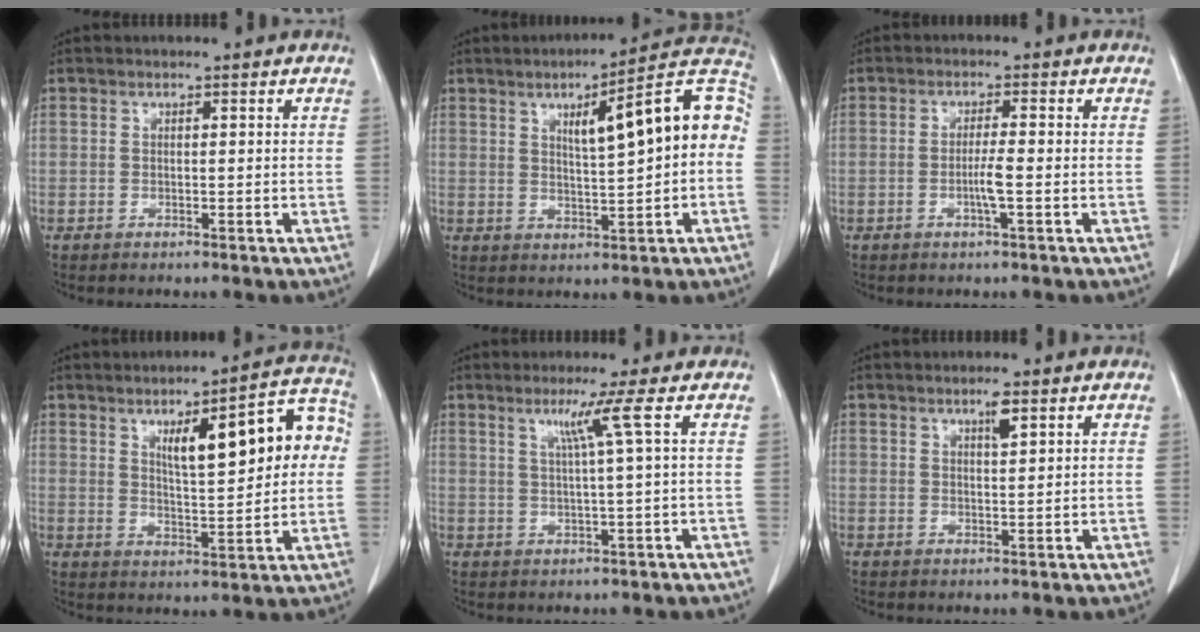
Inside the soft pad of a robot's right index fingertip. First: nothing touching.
{"total": 13.9, "force": [2.0, 2.2, 13.6], "torque": [-0.182, 0.039, 0.025]}
{"total": 2.6, "force": [-0.7, 0.0, 2.5], "torque": [-0.050, -0.002, -0.013]}
{"total": 14.1, "force": [3.5, 3.5, 13.2], "torque": [-0.173, 0.030, 0.050]}
{"total": 4.2, "force": [1.6, -1.7, 3.5], "torque": [-0.070, -0.007, 0.035]}
{"total": 2.3, "force": [1.4, 0.3, 1.8], "torque": [-0.034, 0.000, 0.024]}